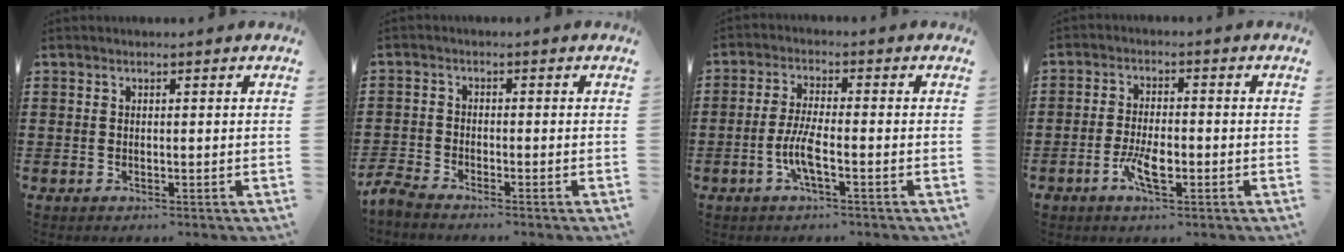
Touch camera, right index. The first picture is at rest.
{"total": 2.8, "force": [-2.8, 0.3, 0.3], "torque": [-0.024, -0.004, -0.064]}
{"total": 5.1, "force": [-2.1, 0.9, 4.6], "torque": [-0.106, -0.008, -0.046]}
{"total": 5.4, "force": [-2.3, 1.5, 4.7], "torque": [-0.103, -0.007, -0.047]}